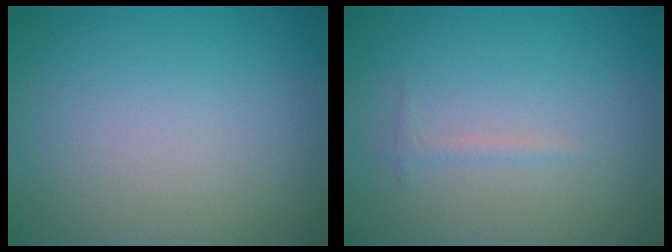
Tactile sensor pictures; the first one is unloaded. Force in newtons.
{"total": 0.7, "press": 0.7, "slide": 0.1}